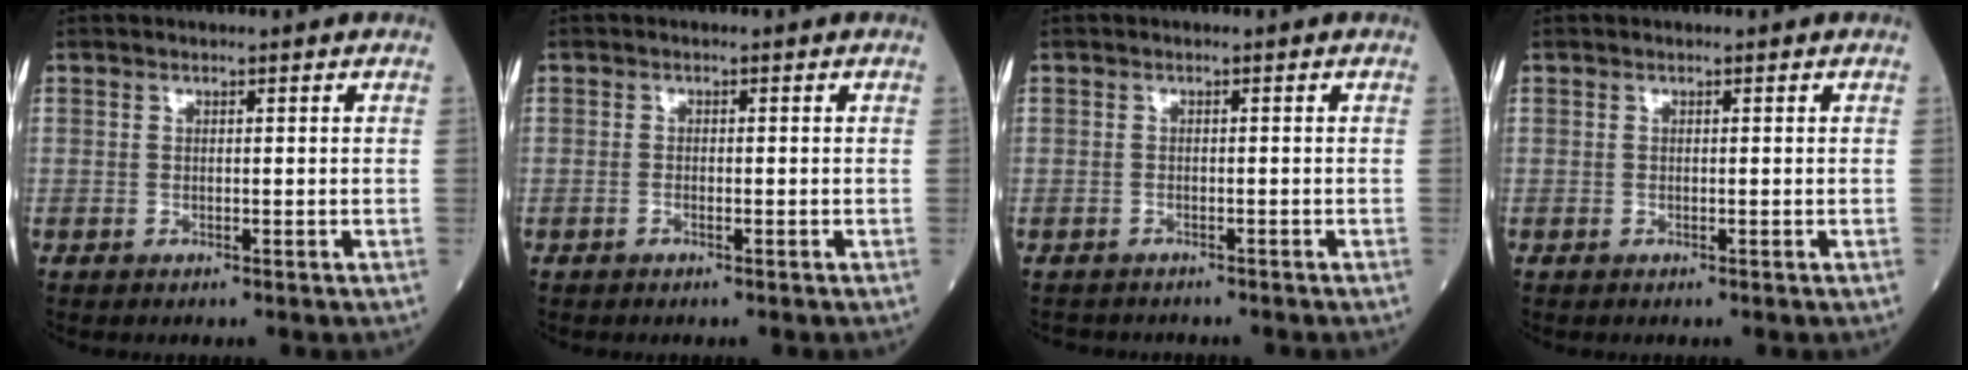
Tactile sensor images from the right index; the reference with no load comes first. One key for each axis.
{"total": 0.6, "fx": -0.4, "fy": 0.2, "fz": 0.4, "tx": -0.010, "ty": 0.001, "tz": -0.007}
{"total": 3.0, "fx": -2.7, "fy": 1.4, "fz": 0.1, "tx": -0.008, "ty": 0.000, "tz": -0.042}
{"total": 0.0}